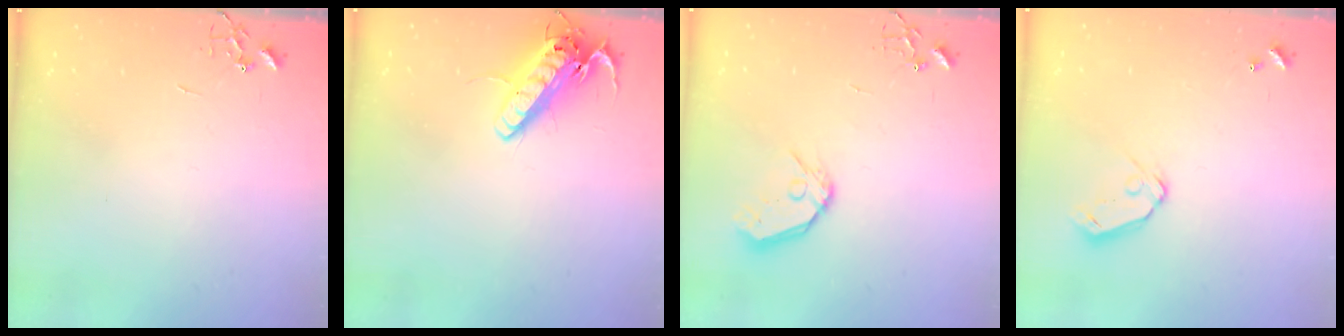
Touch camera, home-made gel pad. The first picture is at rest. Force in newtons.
{"total": 15.8, "press": 15.6, "slide": 2.7}
{"total": 10.5, "press": 10.5, "slide": 1.3}
{"total": 7.1, "press": 7.1, "slide": 0.8}